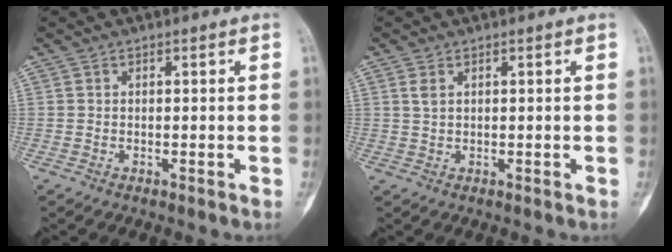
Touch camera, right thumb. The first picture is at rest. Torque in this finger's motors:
{"motor_torque": [-0.32, 0.41, 0.43, 0.11, 0.05]}